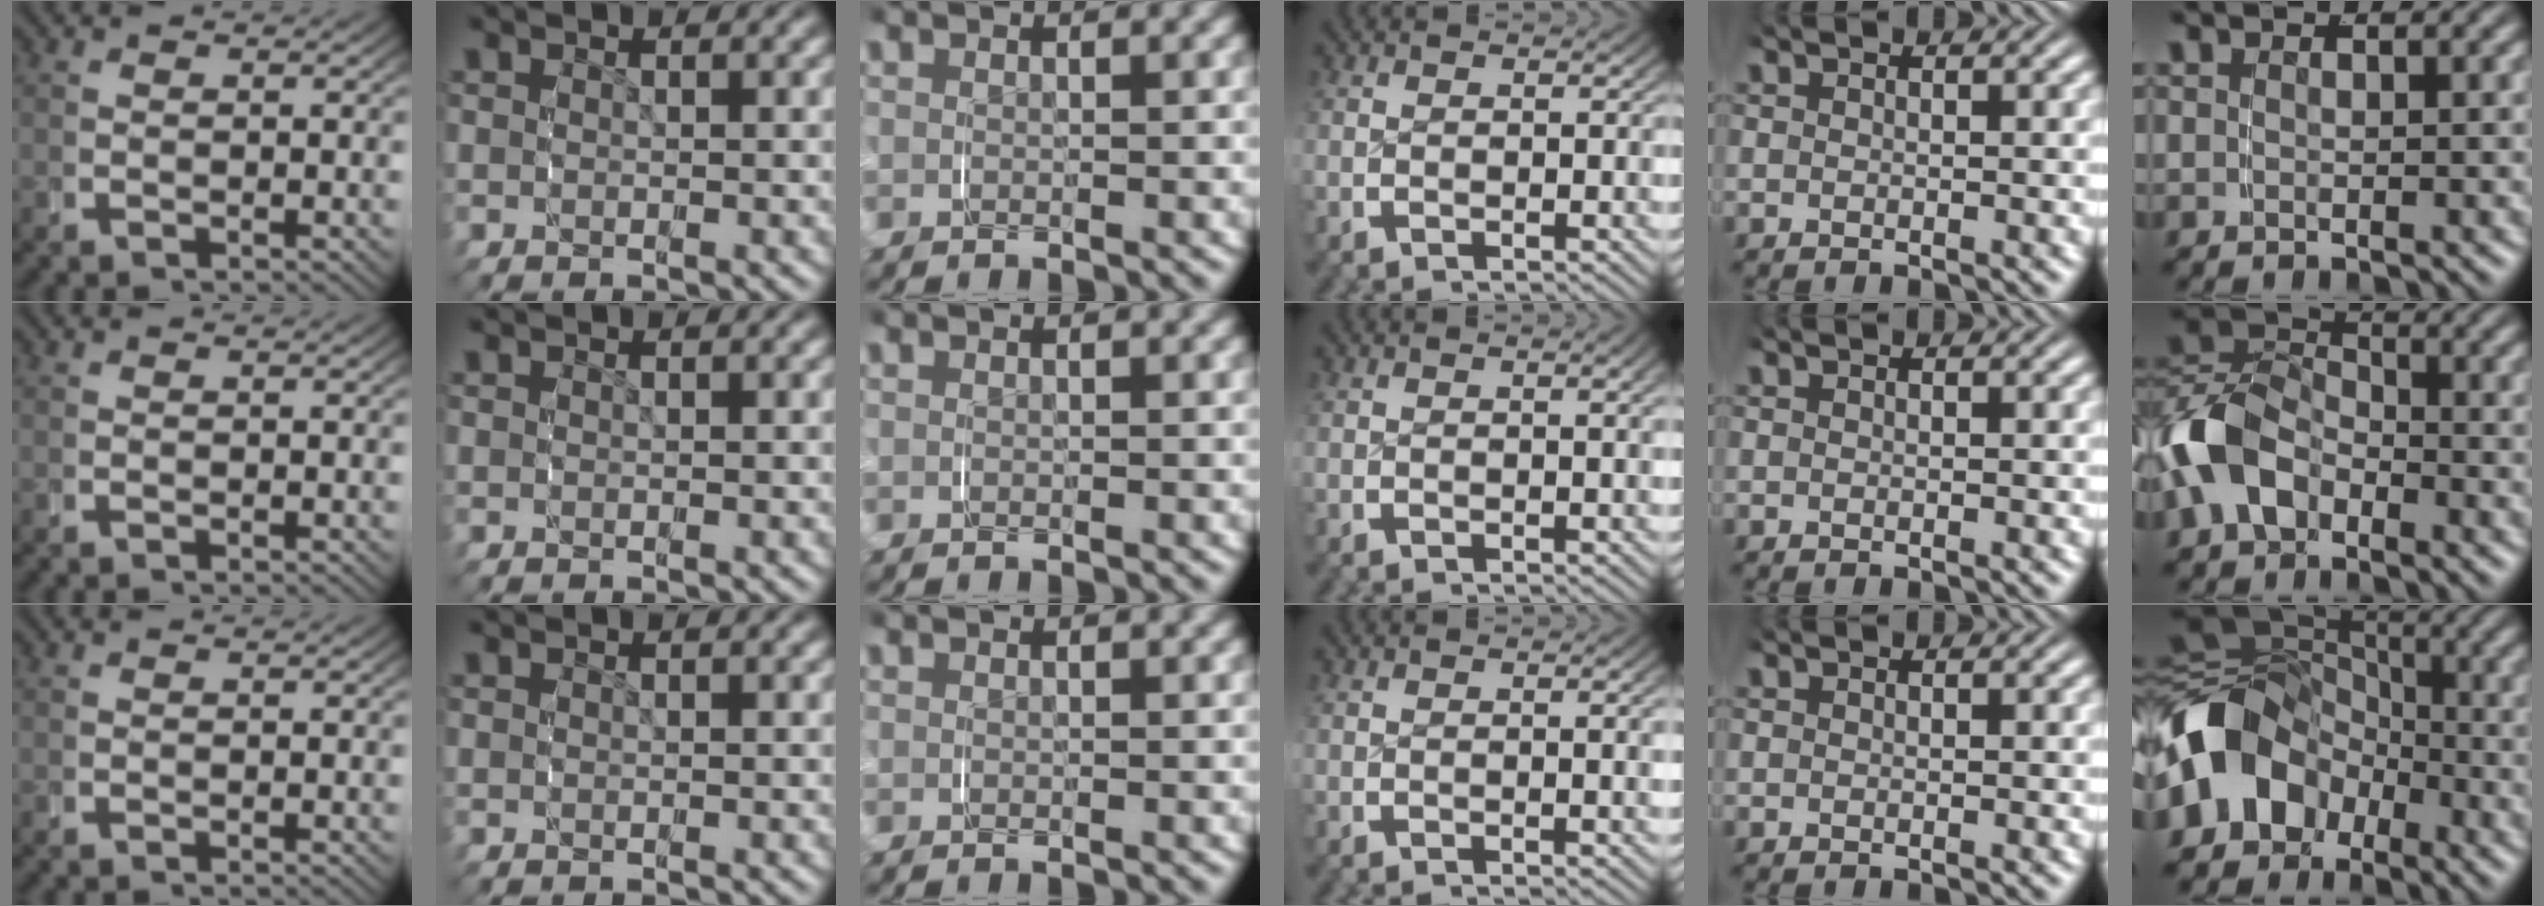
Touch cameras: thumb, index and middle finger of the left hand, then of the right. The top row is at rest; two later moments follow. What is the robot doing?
{"motion": "grasp_and_lifting", "object": "keyboard"}